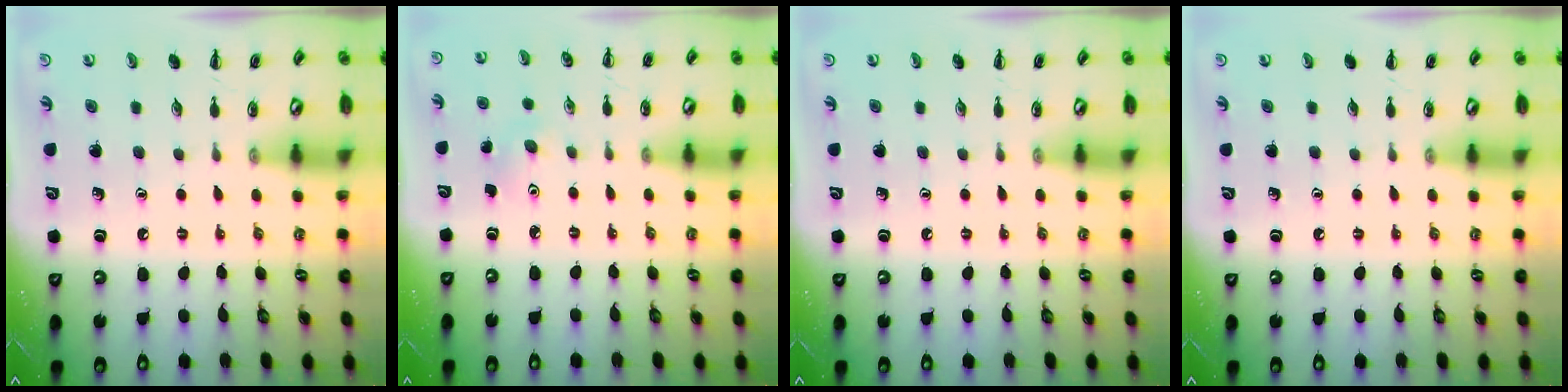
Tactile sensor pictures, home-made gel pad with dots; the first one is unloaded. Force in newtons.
{"total": 4.5, "press": 4.5, "slide": 0.7}
{"total": 0.0}
{"total": 0.0}